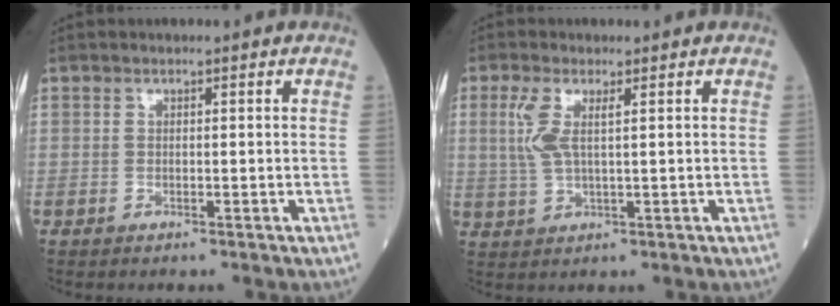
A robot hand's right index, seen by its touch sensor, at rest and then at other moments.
{"total": 4.5, "force": [1.3, 1.1, 4.2], "torque": [-0.107, 0.005, 0.030]}